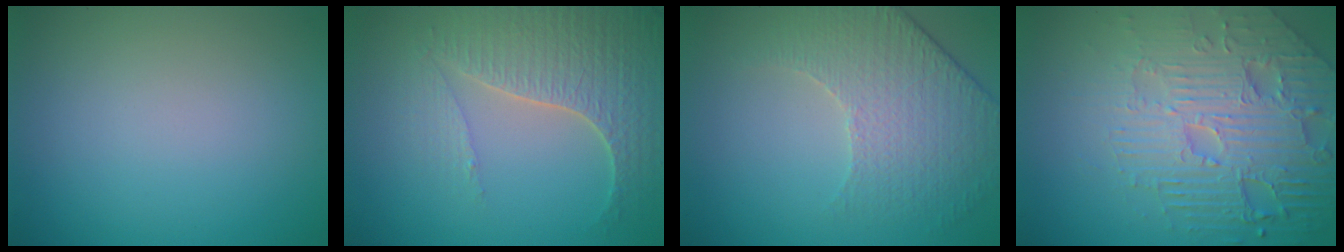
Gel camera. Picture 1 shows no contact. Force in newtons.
{"total": 5.1, "press": 4.4, "slide": 2.6}
{"total": 4.3, "press": 3.8, "slide": 2.1}
{"total": 8.4, "press": 6.0, "slide": 5.8}